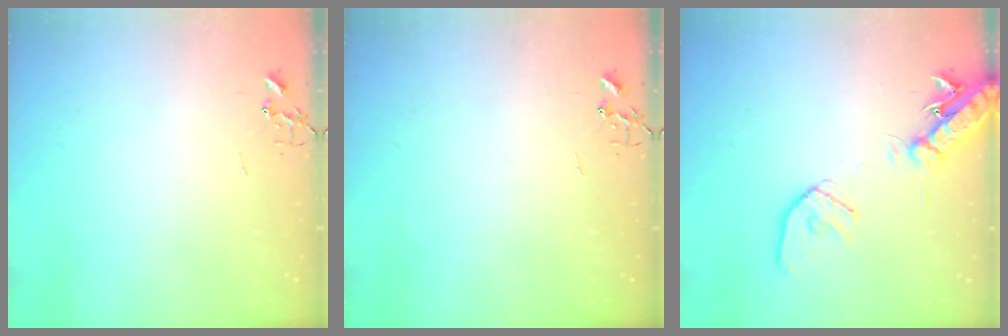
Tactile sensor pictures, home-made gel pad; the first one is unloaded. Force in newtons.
{"total": 0.0}
{"total": 16.5, "press": 16.2, "slide": 2.9}